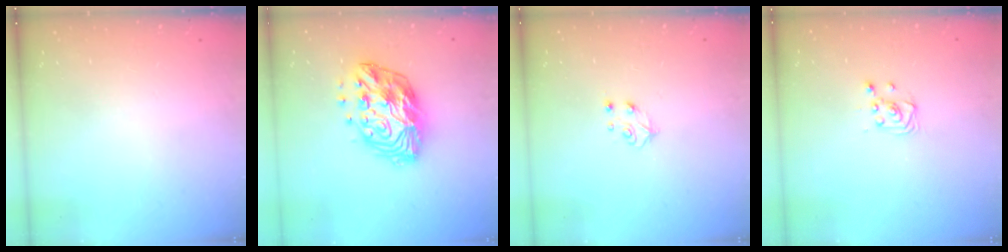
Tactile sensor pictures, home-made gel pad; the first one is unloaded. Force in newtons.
{"total": 15.1, "press": 15.1, "slide": 0.7}
{"total": 5.2, "press": 5.1, "slide": 0.7}
{"total": 2.9, "press": 2.9, "slide": 0.4}